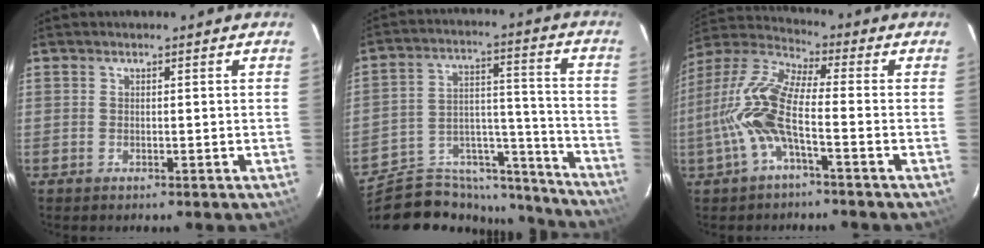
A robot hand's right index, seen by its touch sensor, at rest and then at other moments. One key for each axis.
{"total": 21.5, "fx": -19.1, "fy": 8.5, "fz": 5.1, "tx": -0.079, "ty": 0.068, "tz": -0.270}
{"total": 12.3, "fx": -3.2, "fy": 3.0, "fz": 11.5, "tx": -0.255, "ty": 0.006, "tz": -0.067}